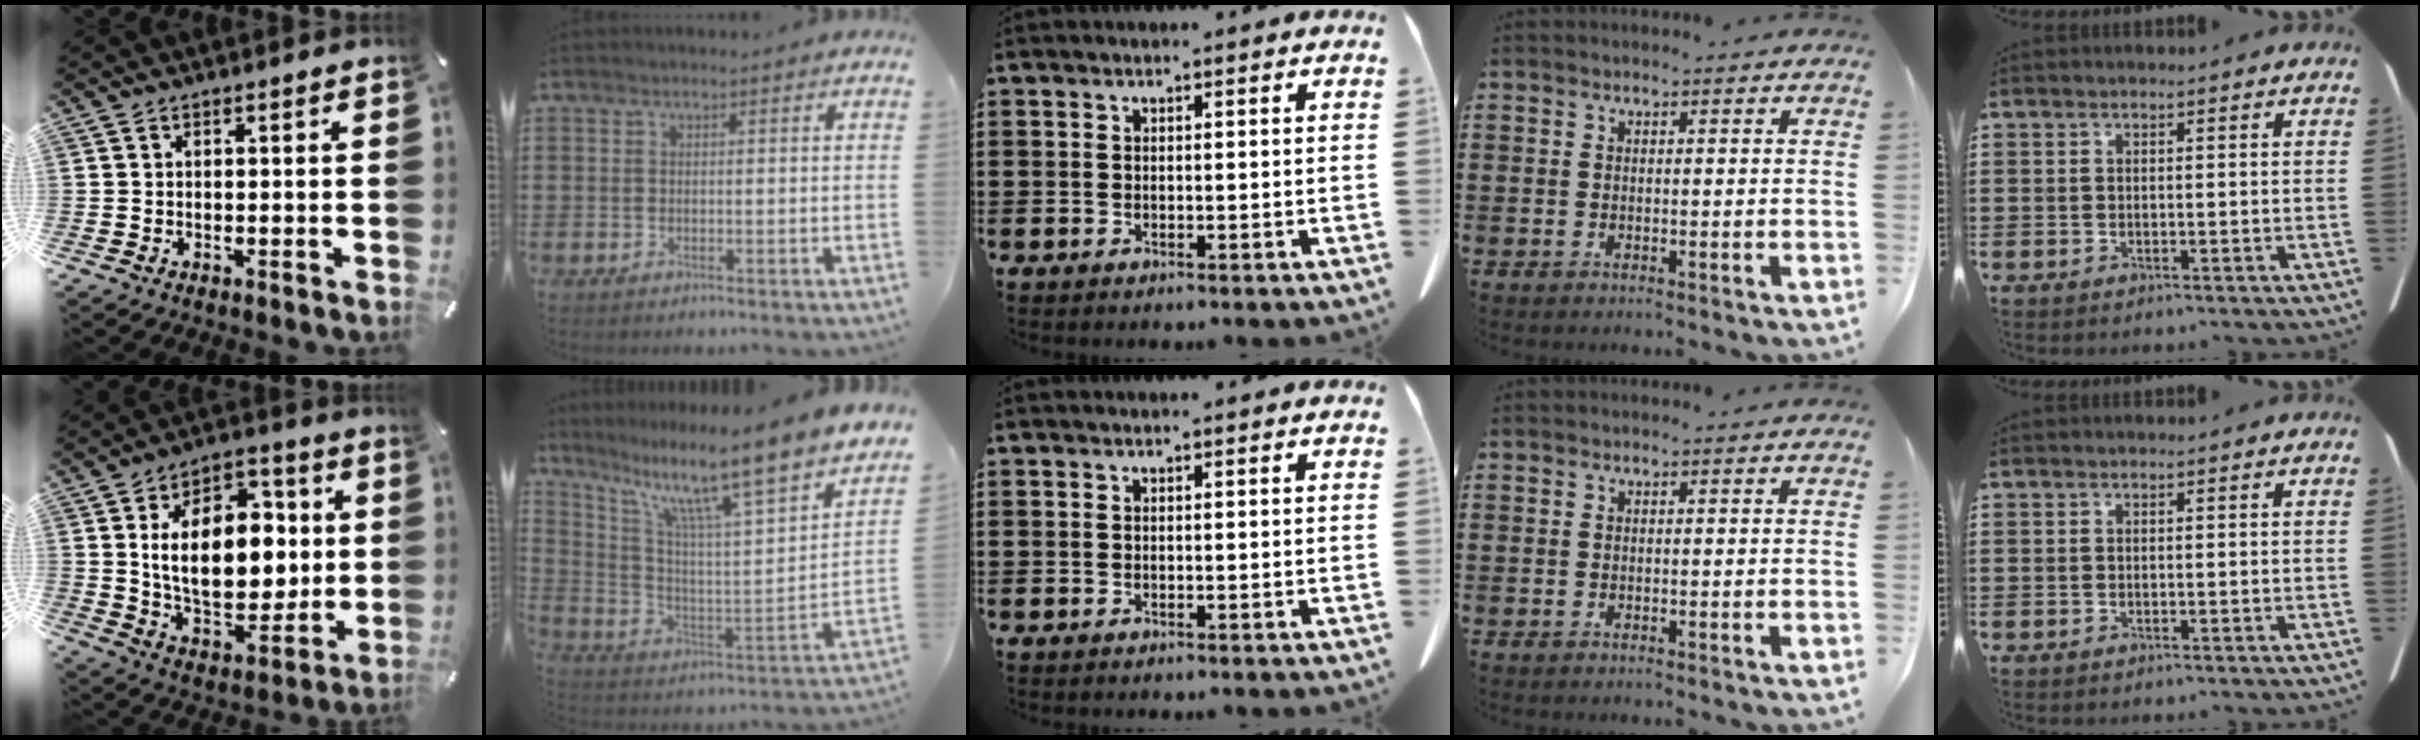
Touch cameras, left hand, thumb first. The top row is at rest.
{"thumb": {"total": 18.9, "force": [2.2, 12.2, 14.3], "torque": [-0.235, 0.002, 0.041]}, "index": {"total": 12.1, "force": [8.6, 0.6, 8.4], "torque": [-0.168, -0.069, 0.127]}}